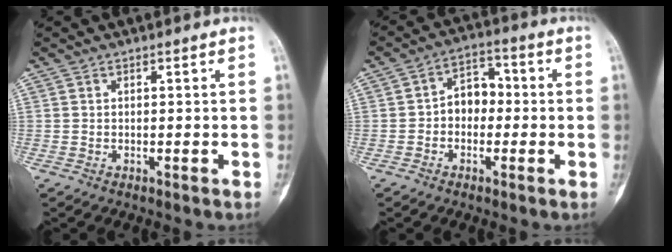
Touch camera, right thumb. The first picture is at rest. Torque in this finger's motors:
{"motor_torque": [0.04, 0.03, 0.19, 0.08, 0.02]}